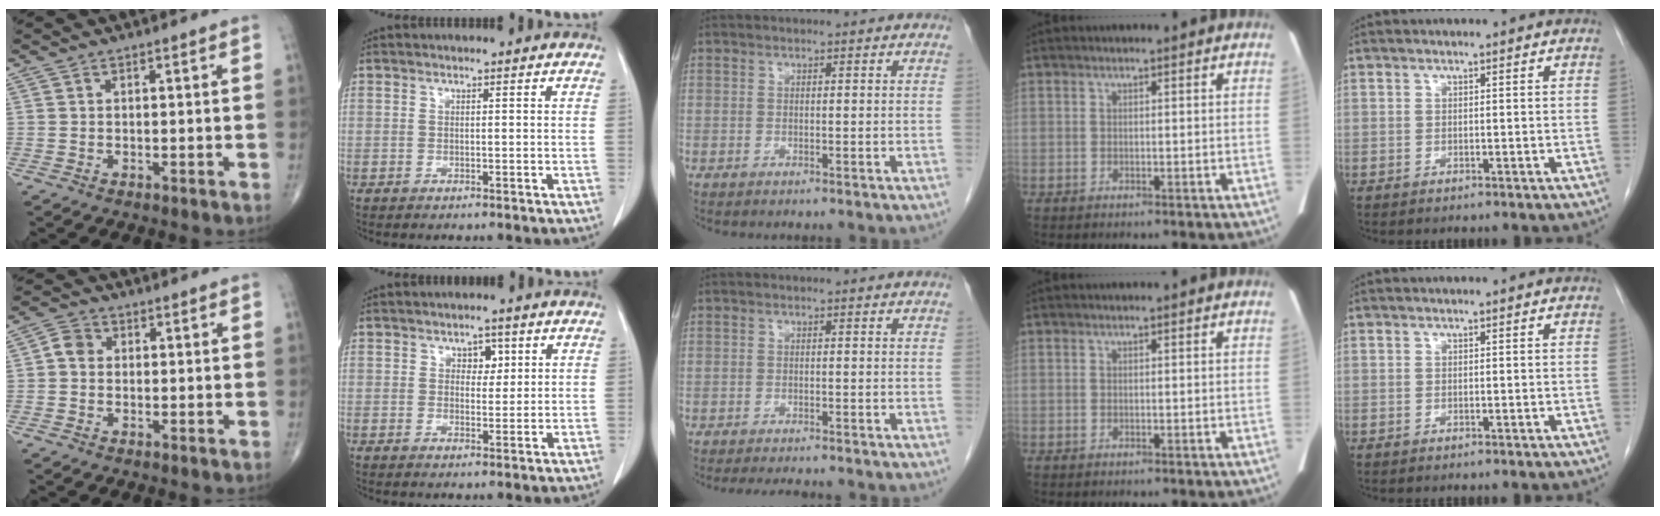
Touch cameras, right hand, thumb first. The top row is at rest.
{"thumb": {"total": 3.1, "force": [0.0, 2.7, 1.6], "torque": [-0.018, 0.009, -0.007]}, "index": {"total": 2.7, "force": [1.2, 1.8, 1.6], "torque": [-0.013, 0.001, 0.015]}, "middle": {"total": 3.9, "force": [-3.5, 0.4, 1.6], "torque": [-0.022, -0.011, -0.051]}}